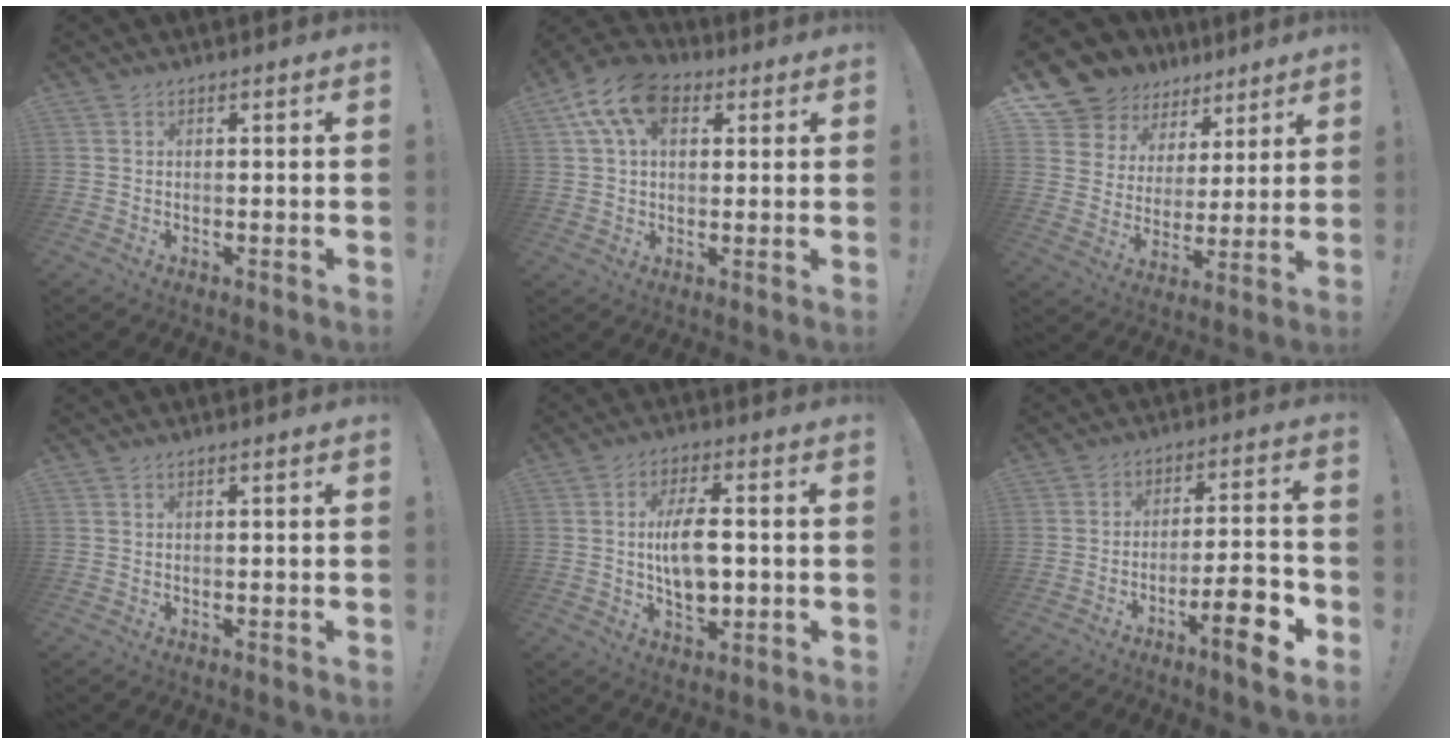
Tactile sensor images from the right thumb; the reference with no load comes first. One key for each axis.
{"total": 13.1, "fx": 5.3, "fy": 8.5, "fz": 8.4, "tx": -0.153, "ty": -0.006, "tz": 0.101}
{"total": 10.7, "fx": 7.6, "fy": 7.4, "fz": 1.7, "tx": -0.037, "ty": -0.066, "tz": 0.152}
{"total": 0.9, "fx": 0.5, "fy": -0.2, "fz": 0.7, "tx": -0.006, "ty": -0.003, "tz": 0.007}
{"total": 10.7, "fx": 0.2, "fy": 5.5, "fz": 9.1, "tx": -0.155, "ty": 0.001, "tz": 0.002}
{"total": 12.4, "fx": -6.3, "fy": 2.6, "fz": 10.3, "tx": -0.136, "ty": 0.030, "tz": -0.099}